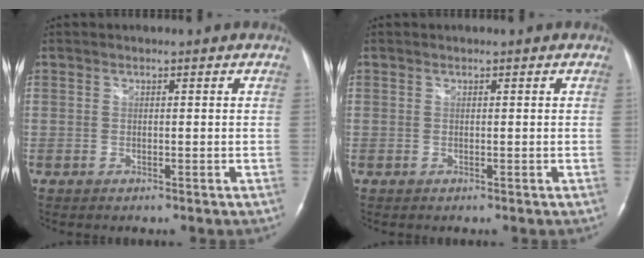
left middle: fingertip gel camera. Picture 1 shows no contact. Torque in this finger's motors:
{"motor_torque": [0.00, 0.00, 0.10, 0.00]}